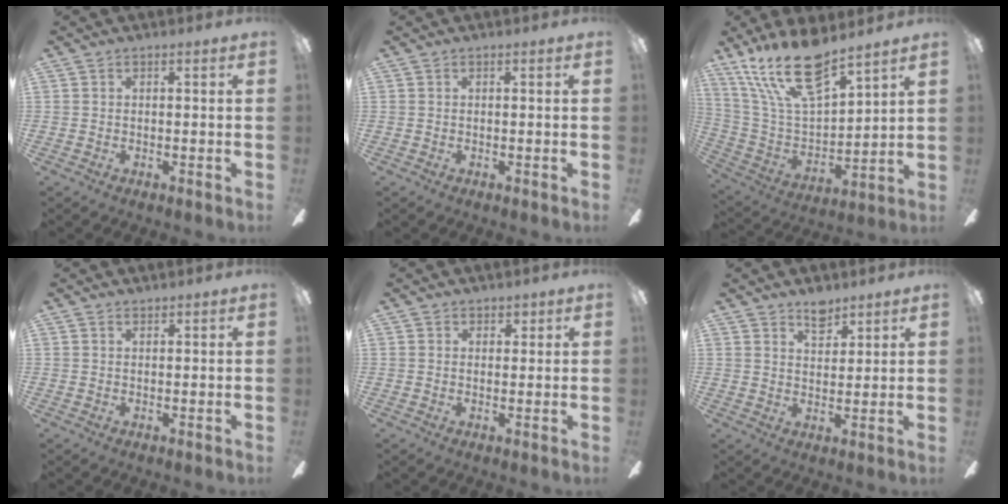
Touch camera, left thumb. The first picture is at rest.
{"total": 0.0}
{"total": 19.7, "force": [14.0, 7.0, 12.0], "torque": [-0.246, -0.090, 0.248]}
{"total": 0.9, "force": [0.8, 0.2, 0.0], "torque": [-0.002, -0.003, 0.017]}
{"total": 2.1, "force": [1.3, 1.6, 0.0], "torque": [0.013, -0.002, 0.023]}
{"total": 5.5, "force": [4.4, 2.6, 2.0], "torque": [-0.020, -0.026, 0.078]}